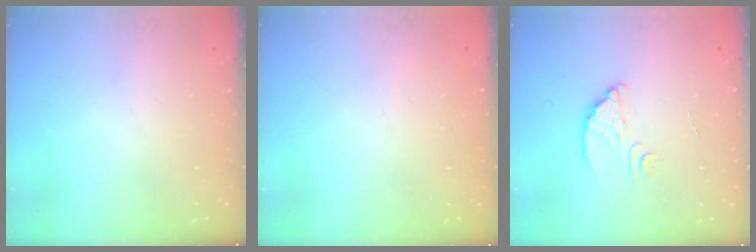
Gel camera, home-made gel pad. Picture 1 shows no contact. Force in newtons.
{"total": 2.3, "press": 2.3, "slide": 0.1}
{"total": 2.9, "press": 2.9, "slide": 0.1}